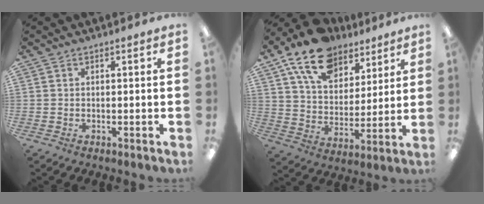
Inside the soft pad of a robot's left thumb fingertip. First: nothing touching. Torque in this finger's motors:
{"motor_torque": [0.74, 0.53, 1.54, -1.22, 0.42]}